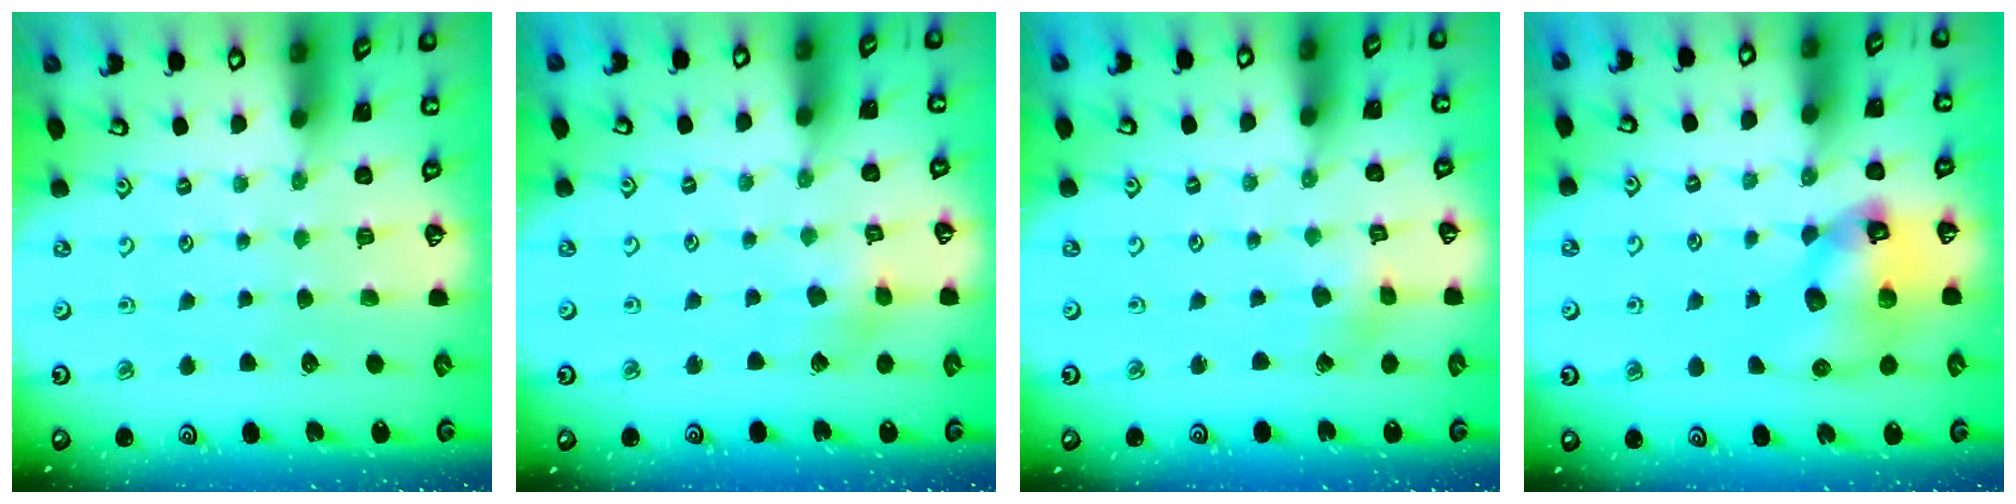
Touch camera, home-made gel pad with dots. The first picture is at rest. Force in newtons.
{"total": 4.8, "press": 4.7, "slide": 0.5}
{"total": 2.4, "press": 2.4, "slide": 0.3}
{"total": 12.7, "press": 12.6, "slide": 1.7}